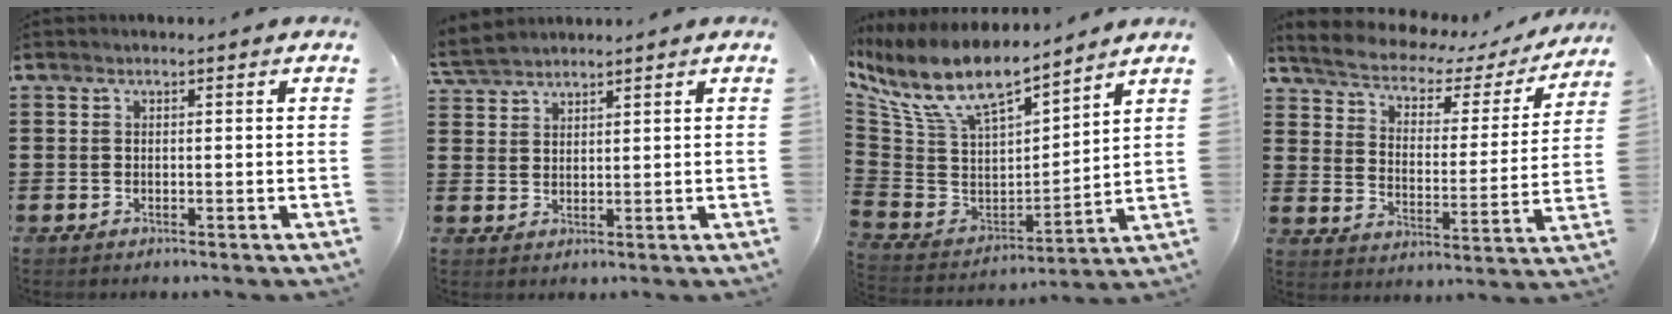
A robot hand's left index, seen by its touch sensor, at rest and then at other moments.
{"total": 3.1, "force": [3.0, 0.6, 0.6], "torque": [-0.022, -0.001, 0.058]}
{"total": 11.4, "force": [8.6, 3.3, 6.7], "torque": [-0.173, -0.058, 0.149]}
{"total": 4.6, "force": [4.2, 1.3, 1.5], "torque": [-0.054, -0.030, 0.064]}